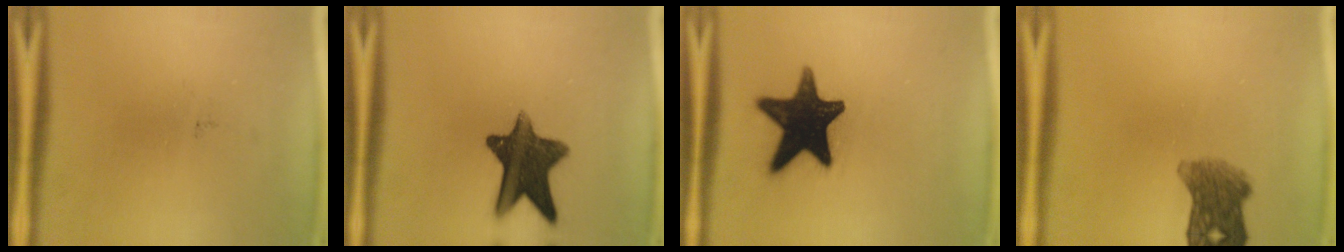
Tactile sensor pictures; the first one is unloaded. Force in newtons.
{"total": 13.2}
{"total": 18.0}
{"total": 6.1}